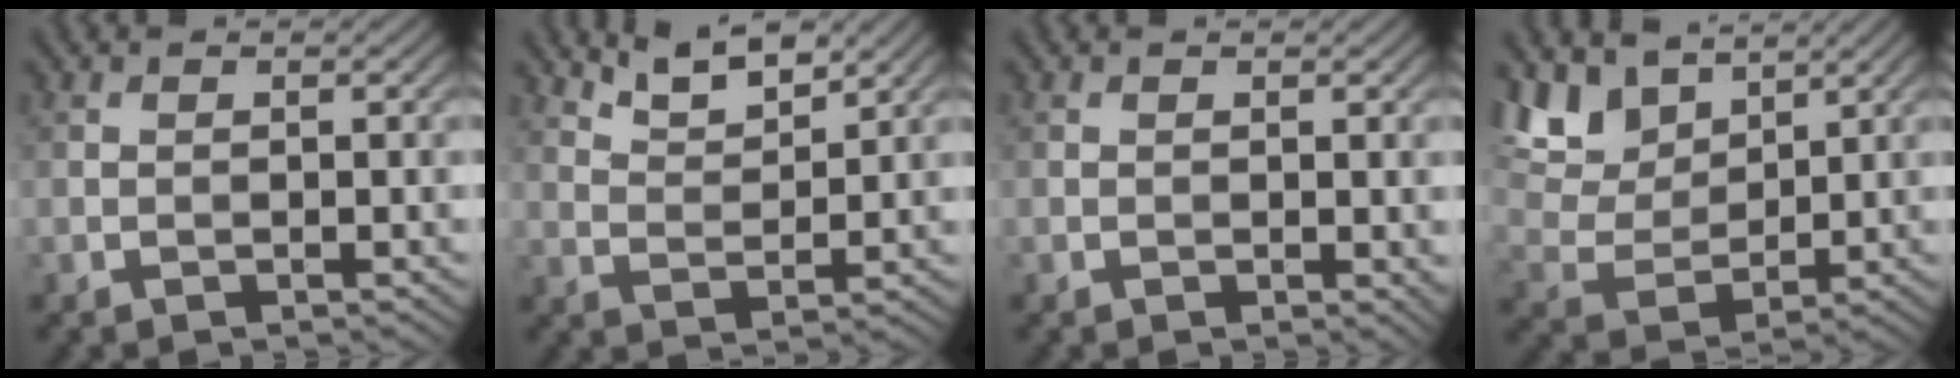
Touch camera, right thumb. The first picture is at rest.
{"total": 4.8, "force": [4.0, 1.4, 2.3], "torque": [-0.056, -0.004, 0.084]}
{"total": 0.7, "force": [0.1, 0.4, 0.6], "torque": [-0.003, -0.003, 0.002]}
{"total": 9.0, "force": [6.0, 4.7, 4.9], "torque": [-0.135, 0.014, 0.106]}